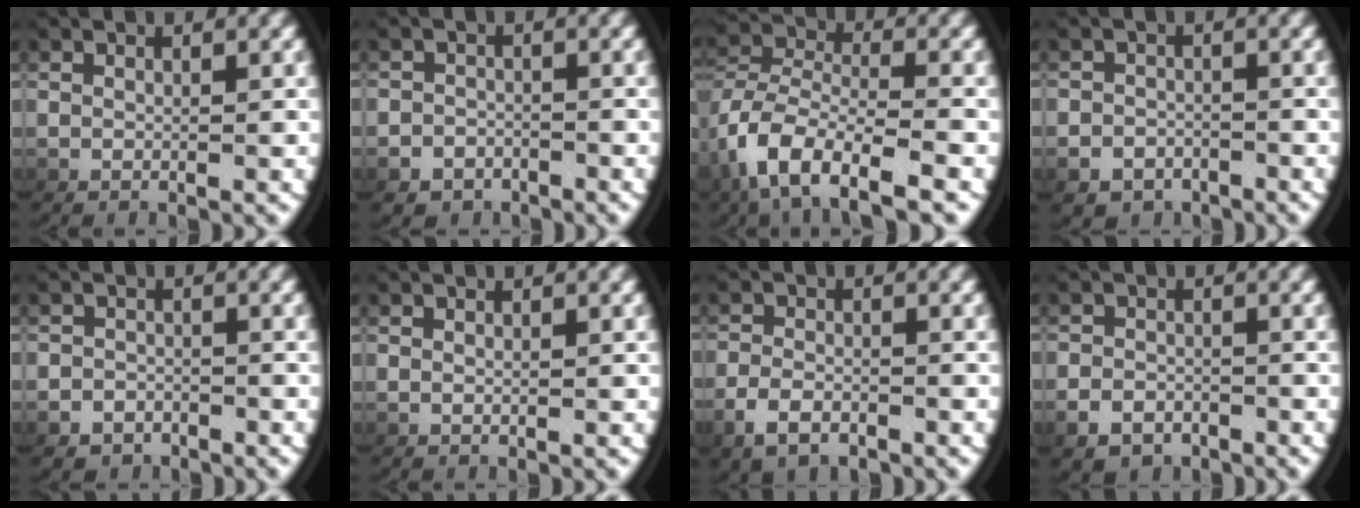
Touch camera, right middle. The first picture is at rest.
{"total": 2.9, "force": [-2.3, 1.9, 0.0], "torque": [0.005, -0.008, -0.038]}
{"total": 4.9, "force": [-2.8, 1.9, 3.6], "torque": [-0.083, -0.014, -0.040]}
{"total": 3.6, "force": [-2.7, 2.4, 0.3], "torque": [0.003, -0.010, -0.044]}
{"total": 2.5, "force": [-1.9, 1.6, -0.1], "torque": [0.004, -0.007, -0.032]}
{"total": 0.0}
{"total": 2.5, "force": [-1.8, 1.1, 1.3], "torque": [-0.027, -0.004, -0.026]}
{"total": 3.1, "force": [-2.2, 2.1, 0.5], "torque": [-0.005, -0.009, -0.035]}